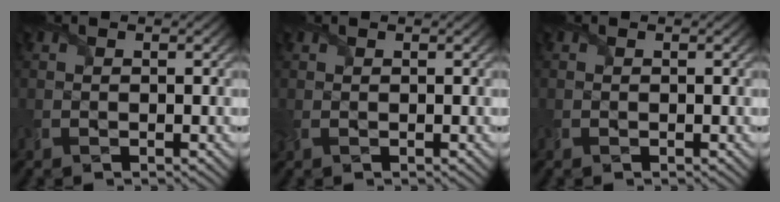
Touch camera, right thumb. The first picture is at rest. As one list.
[{"total": 0.7, "force": [0.2, 0.4, 0.6], "torque": [-0.021, 0.003, 0.004]}, {"total": 0.0}]